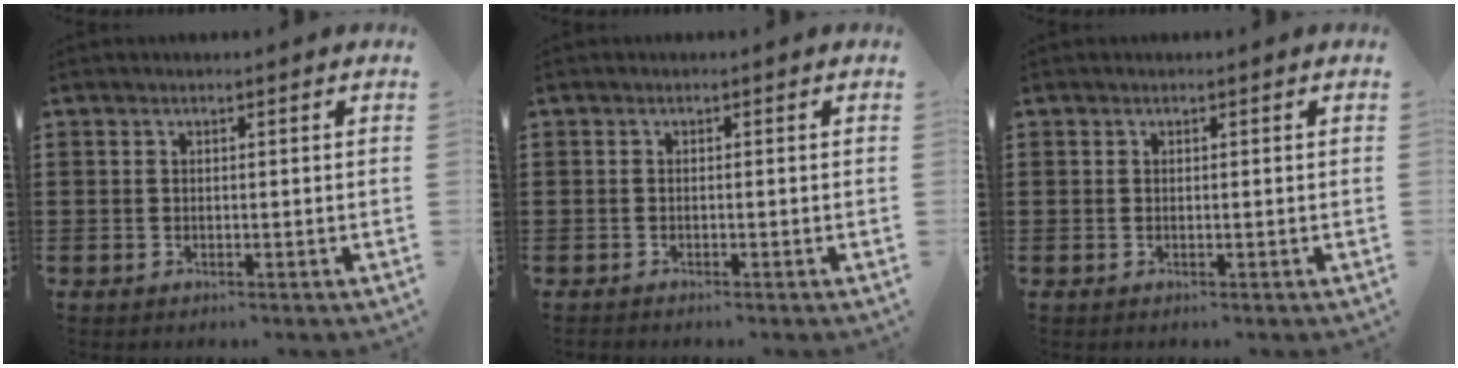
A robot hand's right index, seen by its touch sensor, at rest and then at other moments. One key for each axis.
{"total": 0.5, "fx": -0.5, "fy": 0.1, "fz": 0.0, "tx": -0.001, "ty": 0.000, "tz": -0.011}
{"total": 0.0}